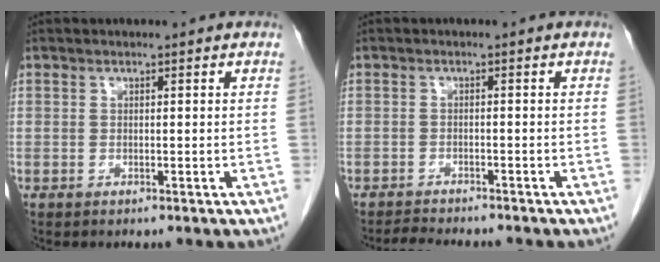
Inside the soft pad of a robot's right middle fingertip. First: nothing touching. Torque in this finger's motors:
{"motor_torque": [0.44, -0.37, 0.02, 0.01]}